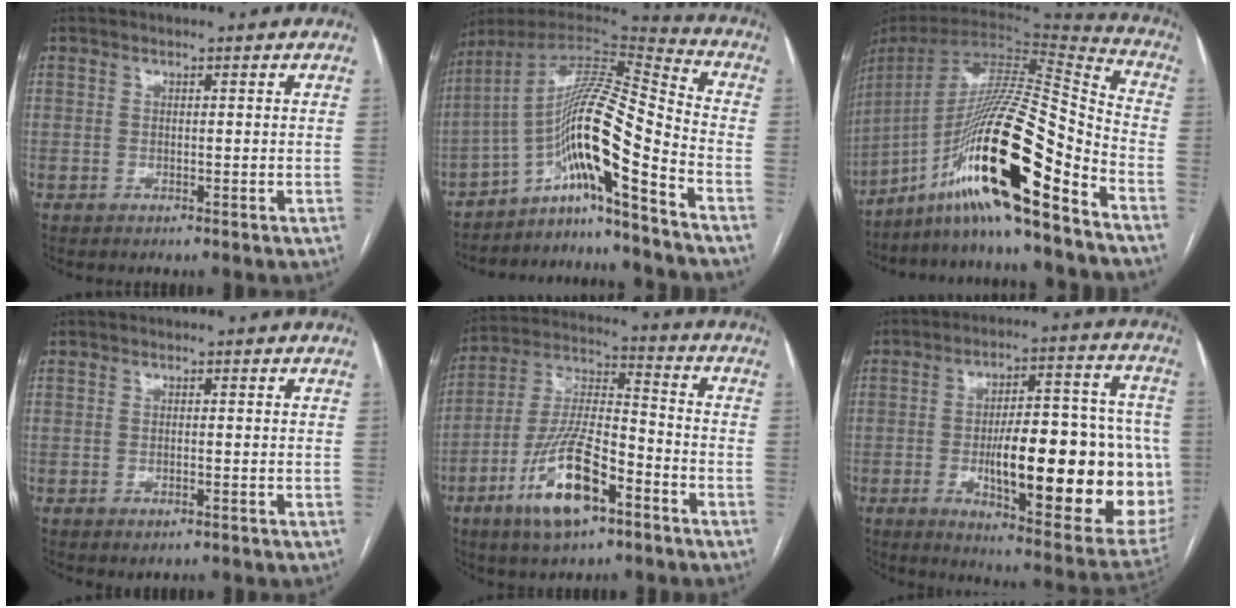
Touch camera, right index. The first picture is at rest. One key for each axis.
{"total": 14.7, "fx": -9.0, "fy": -1.1, "fz": 11.6, "tx": -0.202, "ty": 0.024, "tz": -0.156}
{"total": 23.5, "fx": -14.6, "fy": 0.4, "fz": 18.4, "tx": -0.342, "ty": -0.002, "tz": -0.263}
{"total": 1.1, "fx": -0.5, "fy": 0.4, "fz": 0.9, "tx": -0.018, "ty": -0.003, "tz": -0.002}
{"total": 15.0, "fx": -7.6, "fy": 4.5, "fz": 12.1, "tx": -0.246, "ty": -0.001, "tz": -0.134}
{"total": 26.0, "fx": -3.9, "fy": 6.8, "fz": 24.8, "tx": -0.292, "ty": 0.011, "tz": -0.037}